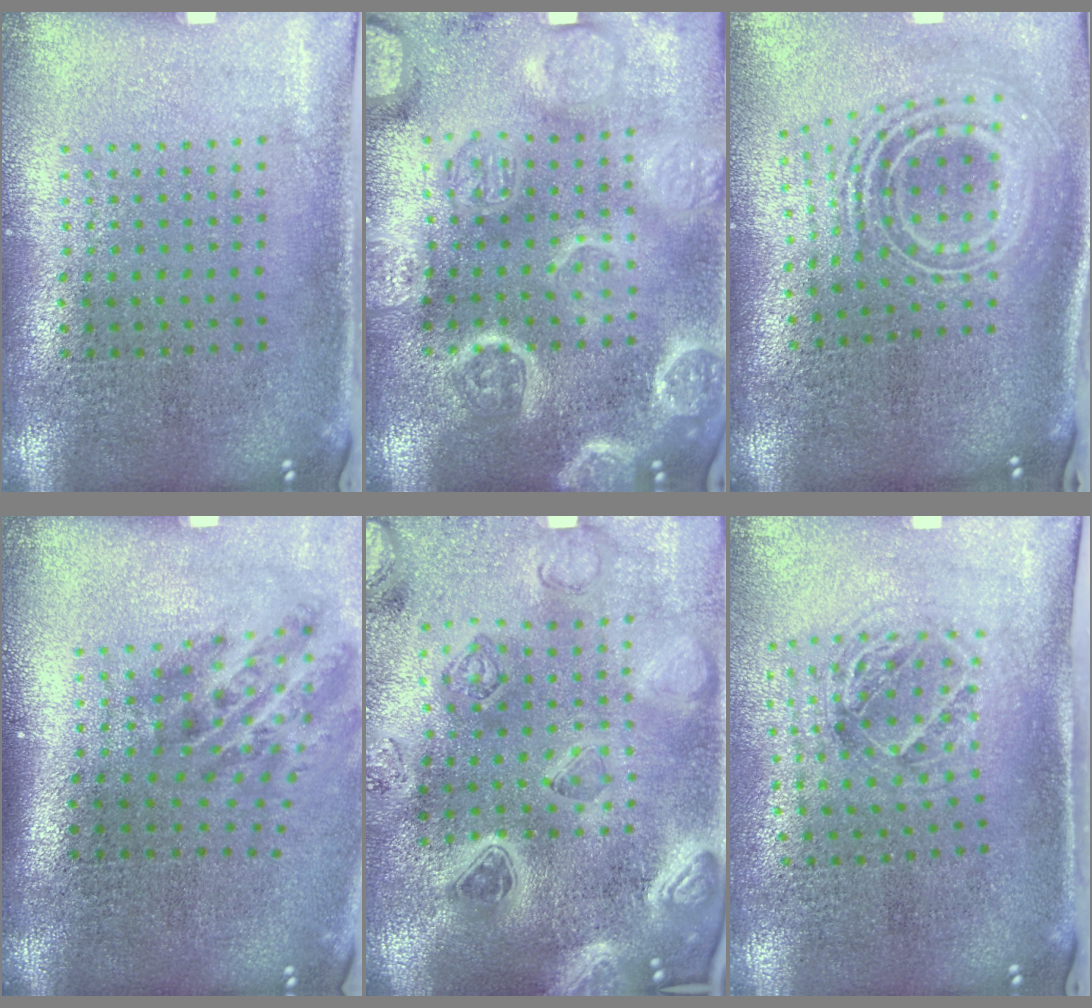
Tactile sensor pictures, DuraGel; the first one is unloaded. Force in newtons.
{"total": 6.2, "press": 6.1, "slide": 0.9}
{"total": 2.7, "press": 1.8, "slide": 1.9}
{"total": 2.0, "press": 1.3, "slide": 1.5}
{"total": 4.0, "press": 3.6, "slide": 1.6}
{"total": 1.1, "press": 1.1, "slide": 0.3}